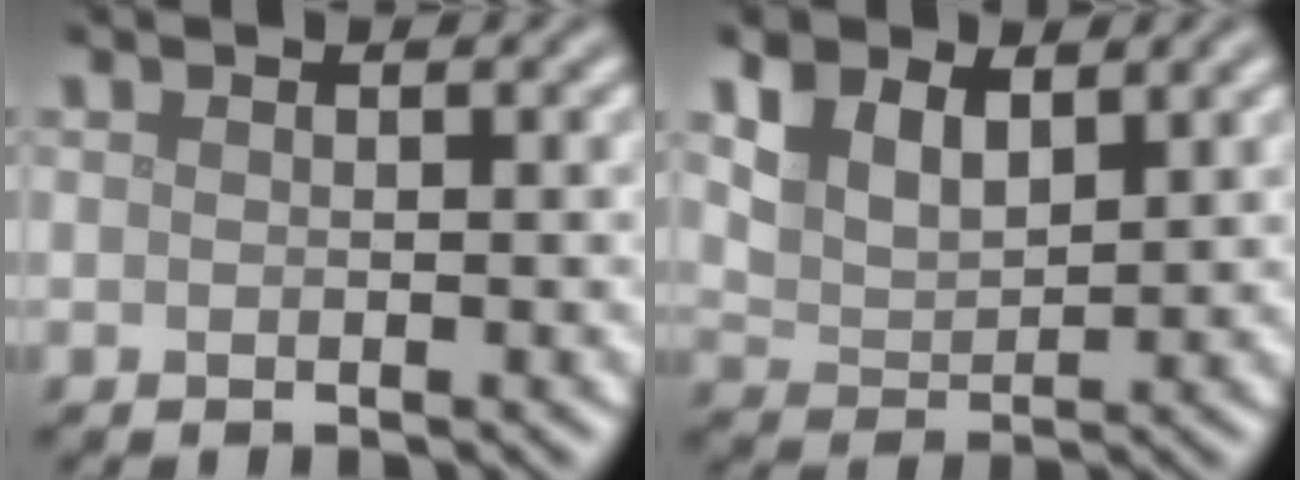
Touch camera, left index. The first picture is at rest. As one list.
[{"total": 3.8, "force": [2.4, 2.0, 2.2], "torque": [-0.052, -0.006, 0.047]}]